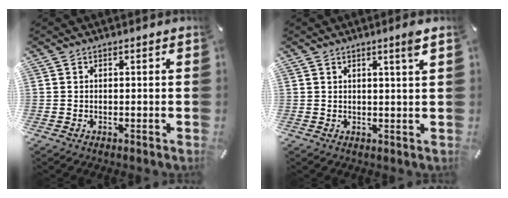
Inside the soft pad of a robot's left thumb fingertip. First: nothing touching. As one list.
[{"total": 3.1, "force": [1.7, -0.1, 2.6], "torque": [-0.045, -0.007, 0.026]}]